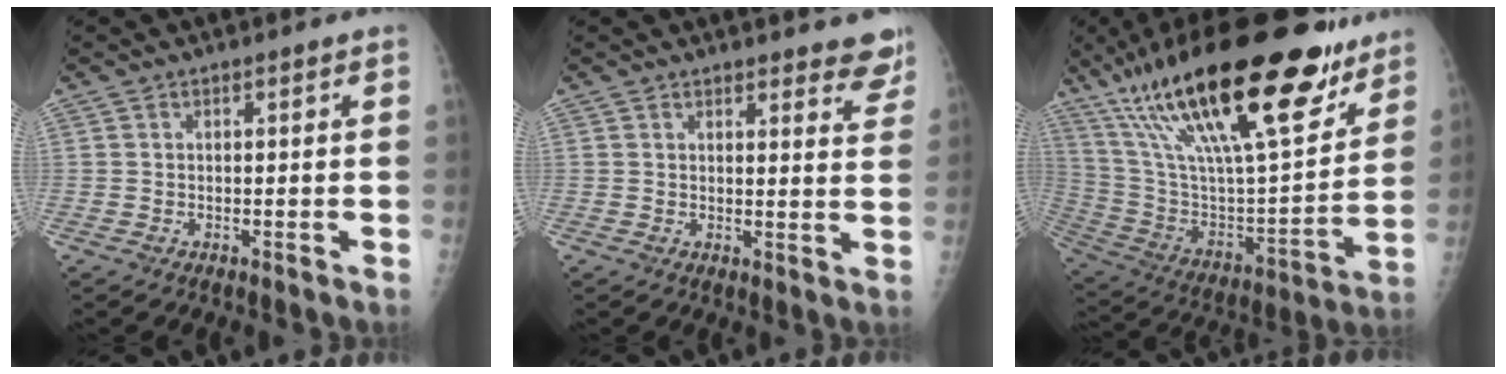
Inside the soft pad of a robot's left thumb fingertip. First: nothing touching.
{"total": 6.9, "force": [6.2, 1.8, 2.4], "torque": [0.008, -0.035, 0.053]}
{"total": 34.2, "force": [21.3, 10.0, 24.8], "torque": [-0.397, -0.045, 0.365]}